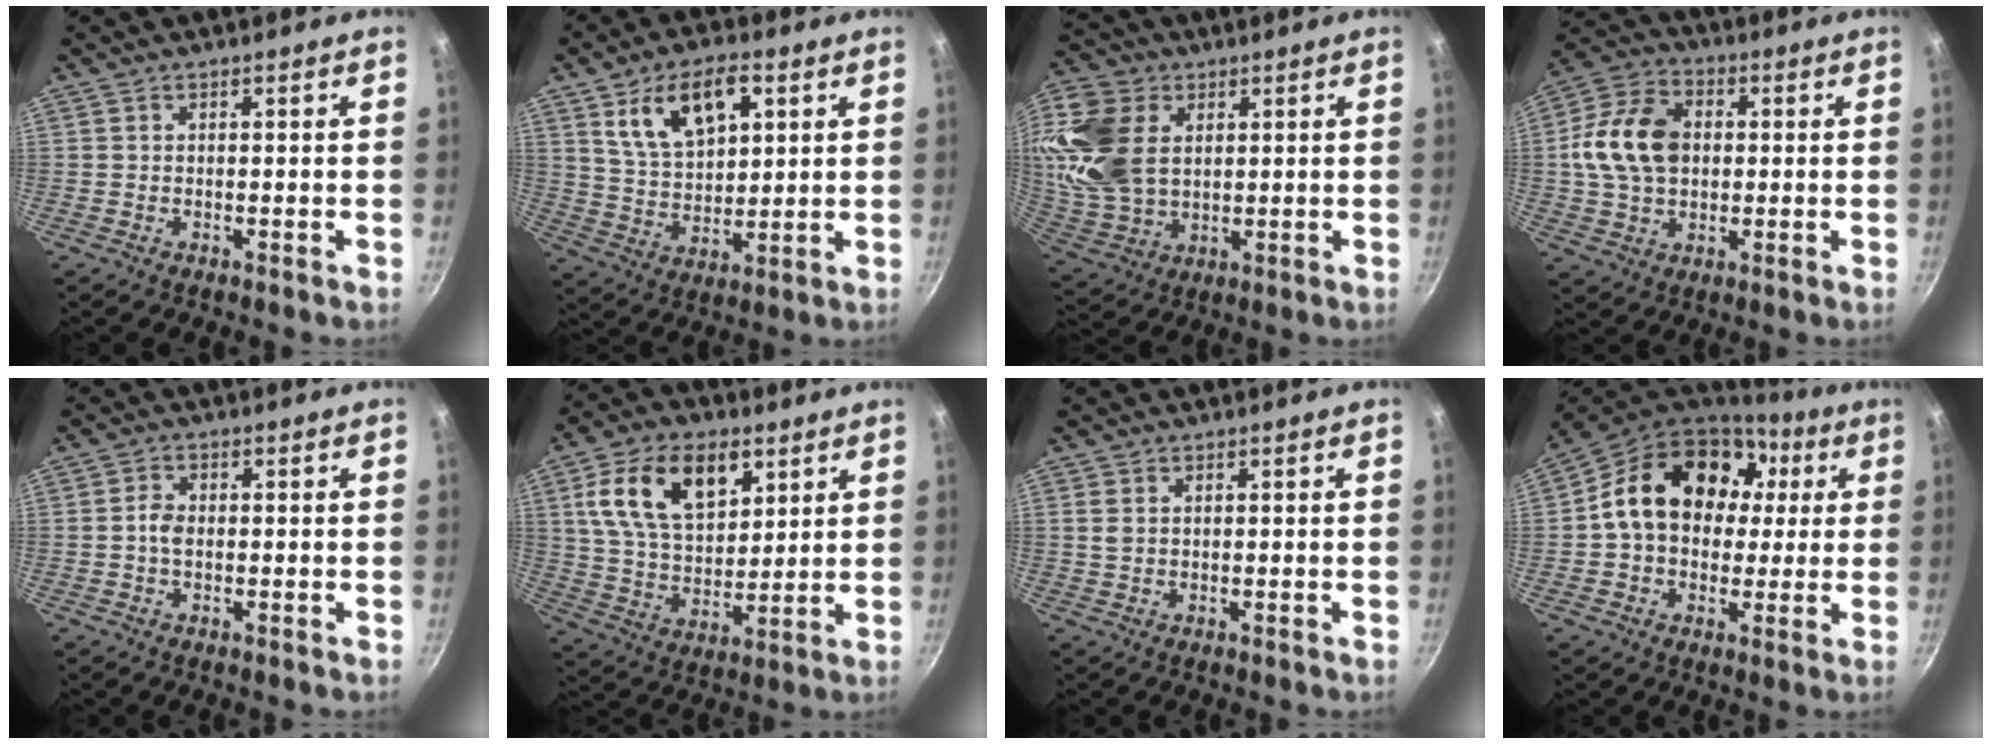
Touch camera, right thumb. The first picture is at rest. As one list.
[{"total": 15.1, "force": [6.0, 8.6, 10.8], "torque": [-0.158, -0.013, 0.110]}, {"total": 17.0, "force": [4.2, 11.9, 11.4], "torque": [-0.217, -0.015, 0.088]}, {"total": 14.3, "force": [1.2, 10.4, 9.7], "torque": [-0.161, 0.016, 0.010]}, {"total": 2.8, "force": [-0.3, 1.9, 2.0], "torque": [-0.033, 0.008, -0.008]}, {"total": 17.6, "force": [7.1, 10.6, 12.1], "torque": [-0.186, -0.017, 0.127]}, {"total": 1.8, "force": [0.5, 1.4, 1.1], "torque": [-0.021, -0.001, 0.010]}, {"total": 20.2, "force": [3.8, 15.1, 12.9], "torque": [-0.192, 0.034, 0.054]}]